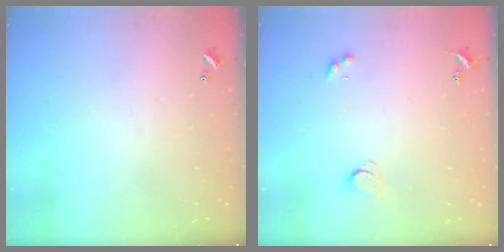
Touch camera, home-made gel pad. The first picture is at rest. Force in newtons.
{"total": 3.0, "press": 2.9, "slide": 0.7}